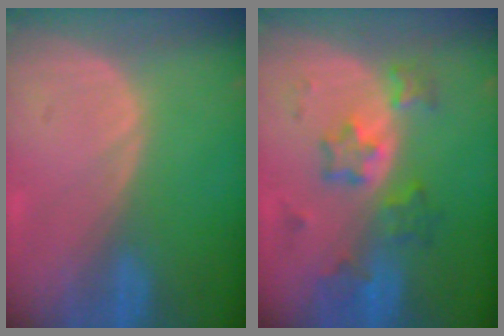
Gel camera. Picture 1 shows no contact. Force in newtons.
{"total": 6.3, "press": 6.3, "slide": 0.5}